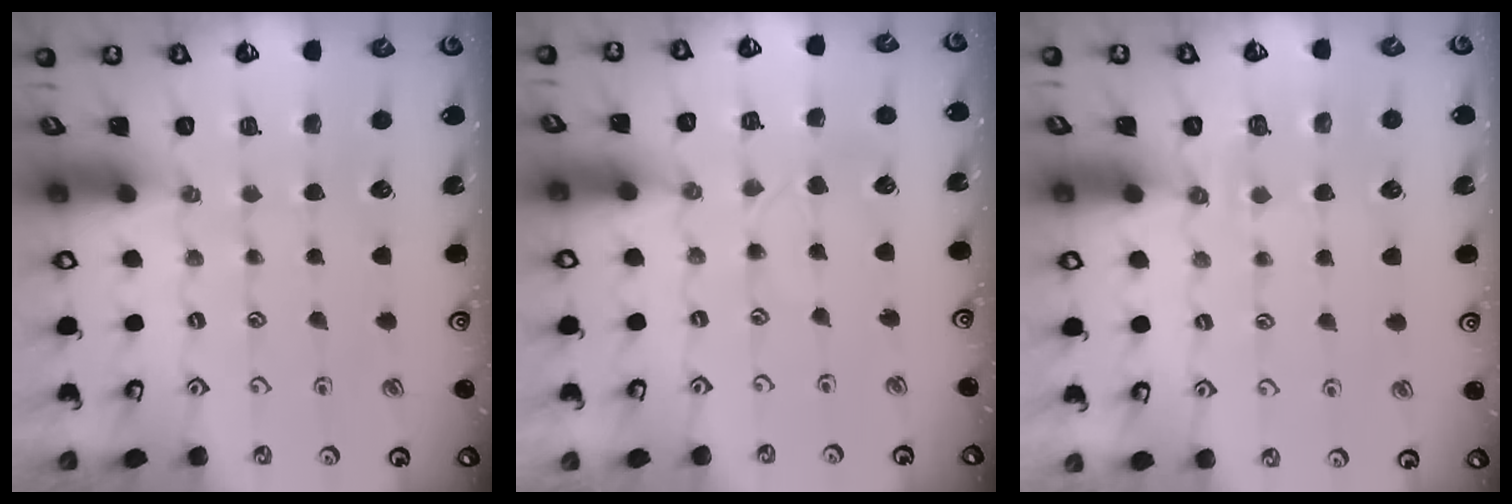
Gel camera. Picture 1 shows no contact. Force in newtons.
{"total": 3.2, "press": 3.2, "slide": 0.4}
{"total": 3.0, "press": 2.5, "slide": 1.6}